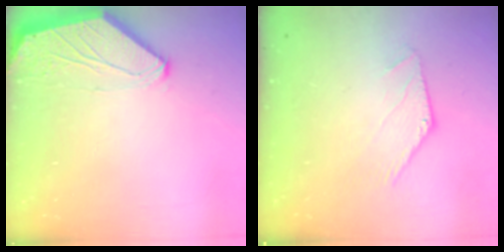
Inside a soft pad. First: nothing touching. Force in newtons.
{"total": 0.0}